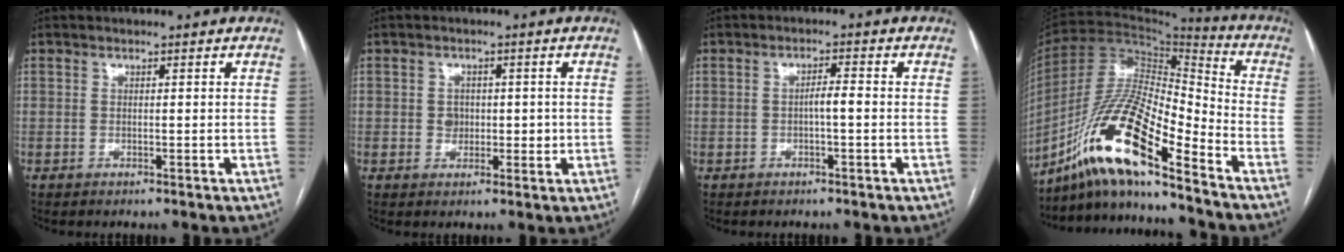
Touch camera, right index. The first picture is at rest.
{"total": 3.0, "force": [0.2, 2.5, 1.6], "torque": [-0.014, 0.007, 0.008]}
{"total": 2.3, "force": [-0.5, 0.3, 2.3], "torque": [-0.037, 0.004, -0.009]}
{"total": 17.3, "force": [-11.7, 2.2, 12.6], "torque": [-0.240, 0.002, -0.213]}